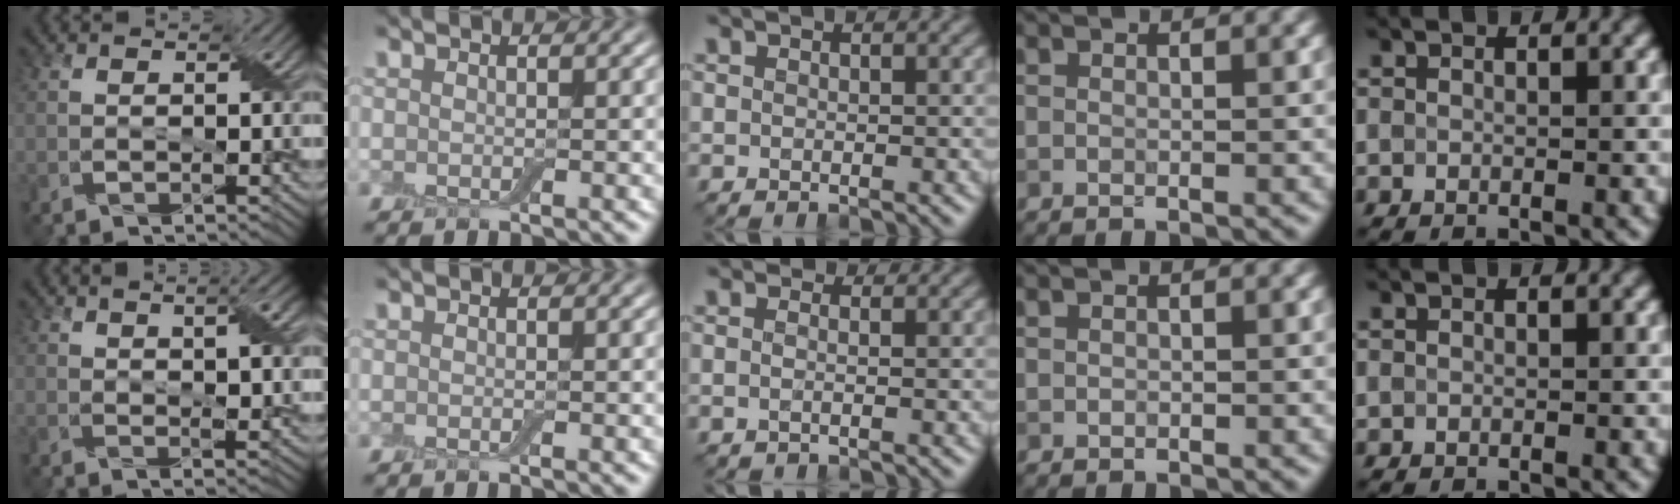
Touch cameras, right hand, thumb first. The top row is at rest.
{"thumb": {"total": 5.6, "force": [2.6, 1.7, 4.7], "torque": [-0.076, 0.004, 0.046]}, "middle": {"total": 0.8, "force": [0.2, 0.5, 0.5], "torque": [-0.014, -0.002, -0.008]}}